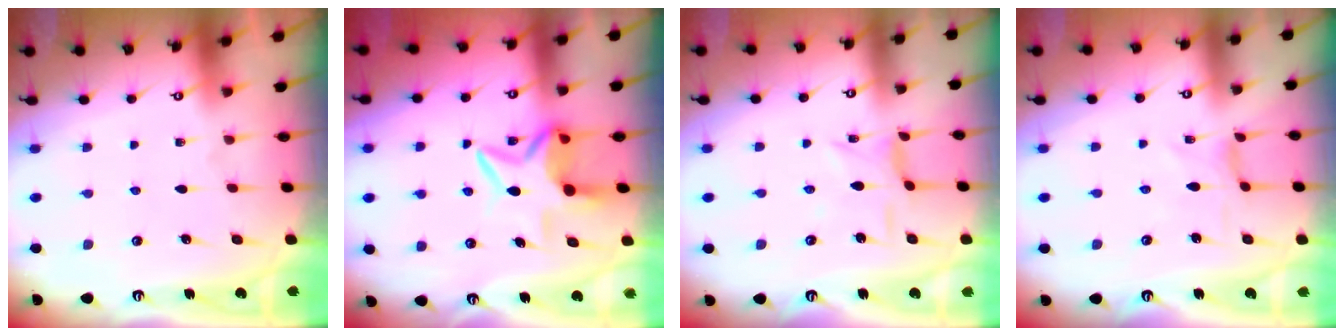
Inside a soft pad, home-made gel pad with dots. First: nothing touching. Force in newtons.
{"total": 7.4, "press": 7.3, "slide": 0.7}
{"total": 2.9, "press": 2.9, "slide": 0.2}
{"total": 0.7, "press": 0.6, "slide": 0.1}